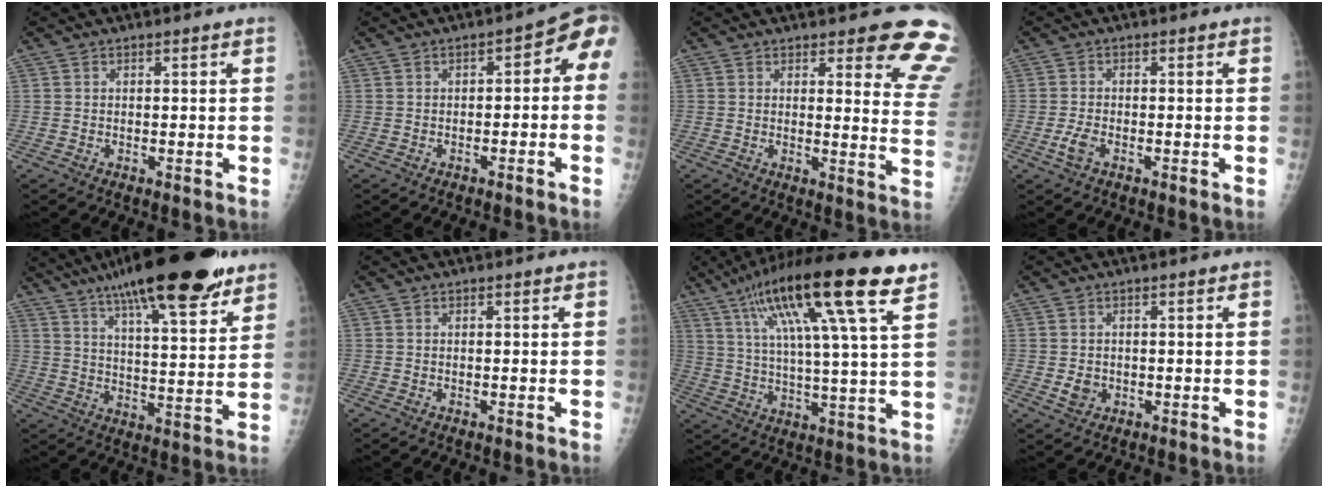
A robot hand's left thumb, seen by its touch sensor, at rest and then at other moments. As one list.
[{"total": 5.7, "force": [-1.7, 3.2, 4.3], "torque": [-0.029, 0.039, -0.030]}, {"total": 11.8, "force": [9.1, 3.4, 6.6], "torque": [-0.030, -0.067, 0.081]}, {"total": 2.5, "force": [-1.2, 1.4, 1.8], "torque": [-0.044, 0.001, -0.027]}, {"total": 24.1, "force": [16.5, 6.0, 16.6], "torque": [-0.238, -0.039, 0.251]}, {"total": 0.0}, {"total": 22.2, "force": [11.5, 2.9, 18.7], "torque": [-0.316, -0.009, 0.188]}, {"total": 2.4, "force": [-0.4, 2.1, 1.0], "torque": [-0.009, 0.000, -0.002]}]